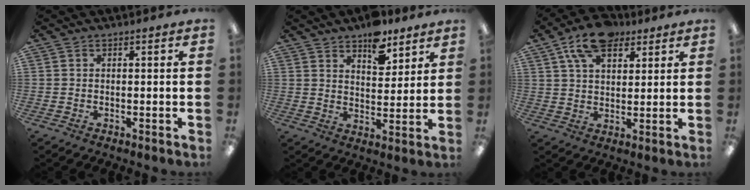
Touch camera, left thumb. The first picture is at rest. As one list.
[{"total": 8.7, "force": [6.6, 4.4, 3.6], "torque": [-0.029, -0.041, 0.112]}, {"total": 11.9, "force": [7.2, 6.5, 7.0], "torque": [-0.117, -0.017, 0.132]}]